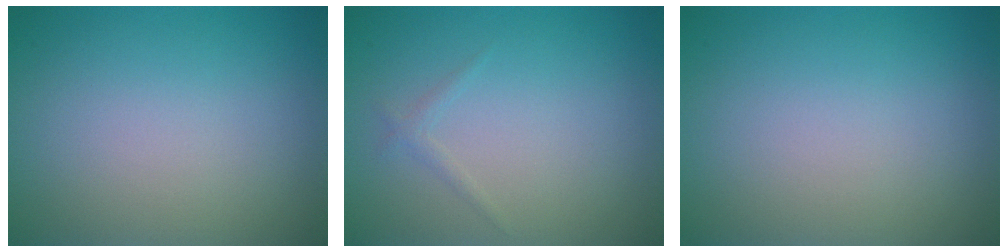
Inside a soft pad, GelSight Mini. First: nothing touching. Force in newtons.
{"total": 0.7, "press": 0.7, "slide": 0.0}
{"total": 0.0}